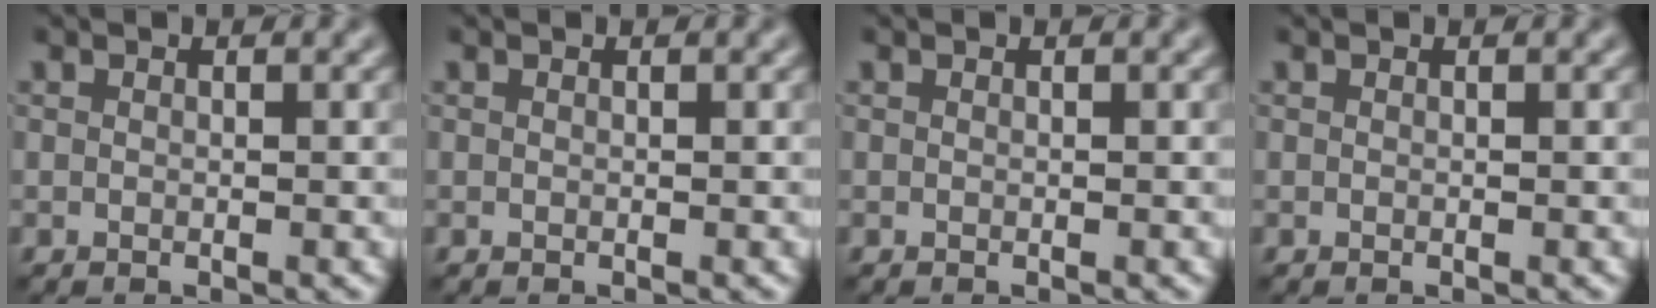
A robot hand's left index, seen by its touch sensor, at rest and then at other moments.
{"total": 0.0}
{"total": 0.0}
{"total": 0.0}